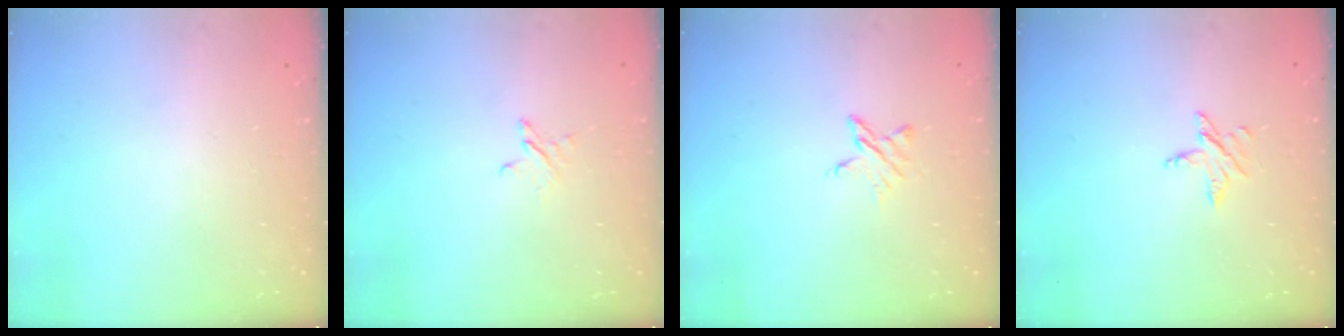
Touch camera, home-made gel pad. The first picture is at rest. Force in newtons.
{"total": 2.4, "press": 2.4, "slide": 0.2}
{"total": 3.7, "press": 3.7, "slide": 0.4}
{"total": 4.0, "press": 4.0, "slide": 0.3}